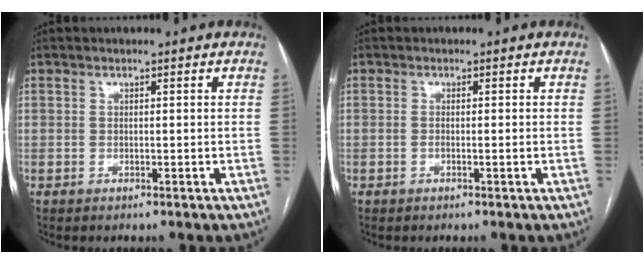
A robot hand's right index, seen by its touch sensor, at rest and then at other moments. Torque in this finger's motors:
{"motor_torque": [-0.27, 0.33, 0.00, -0.01]}